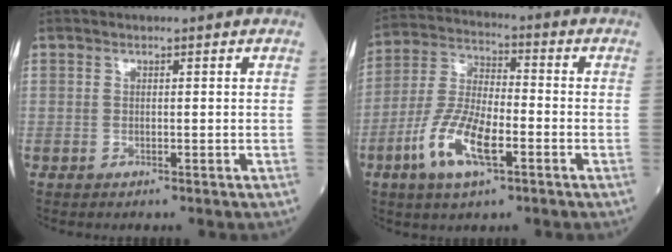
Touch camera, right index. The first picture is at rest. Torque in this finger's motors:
{"motor_torque": [0.48, -0.39, 0.25, 0.08]}